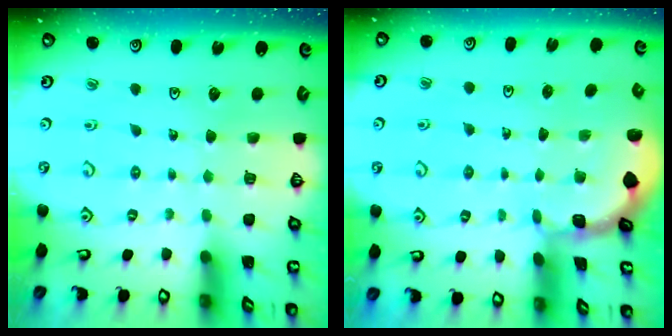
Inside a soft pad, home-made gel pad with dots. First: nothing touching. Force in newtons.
{"total": 2.6, "press": 2.6, "slide": 0.3}